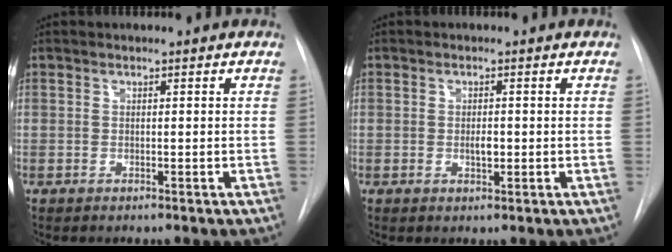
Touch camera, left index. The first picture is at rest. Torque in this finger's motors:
{"motor_torque": [0.47, -0.05, 0.21, 0.05]}